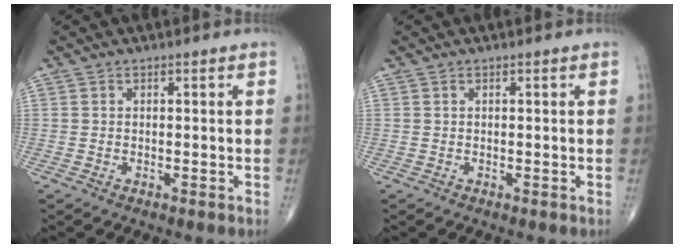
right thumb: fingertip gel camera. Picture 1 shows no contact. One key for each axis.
{"total": 0.0}